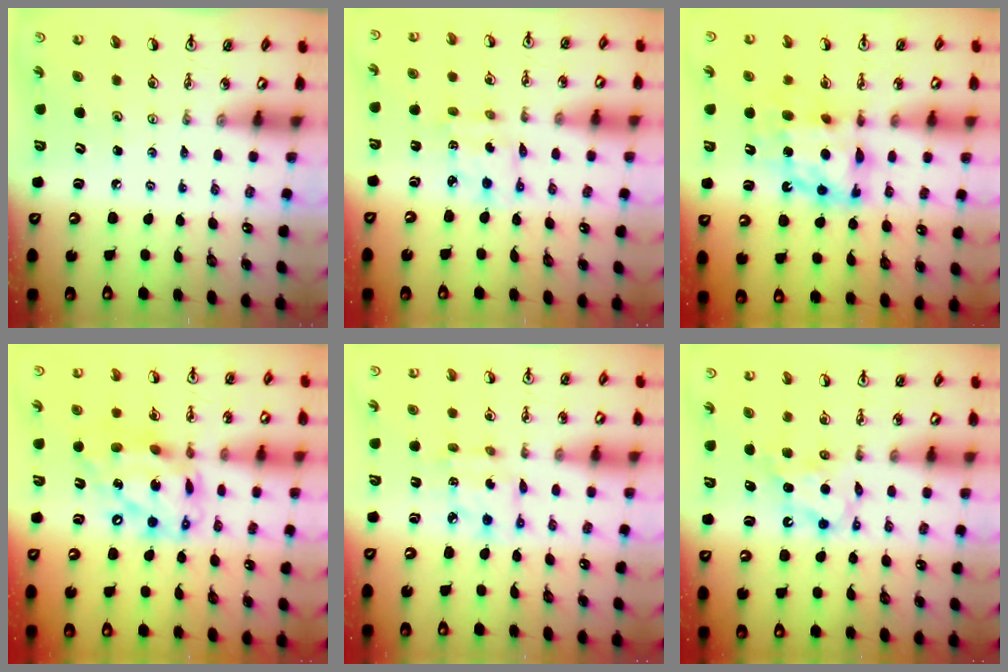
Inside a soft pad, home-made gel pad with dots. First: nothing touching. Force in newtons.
{"total": 2.9, "press": 2.9, "slide": 0.2}
{"total": 11.4, "press": 11.4, "slide": 1.1}
{"total": 17.5, "press": 17.4, "slide": 1.4}
{"total": 5.8, "press": 5.8, "slide": 0.2}
{"total": 6.4, "press": 6.4, "slide": 0.3}